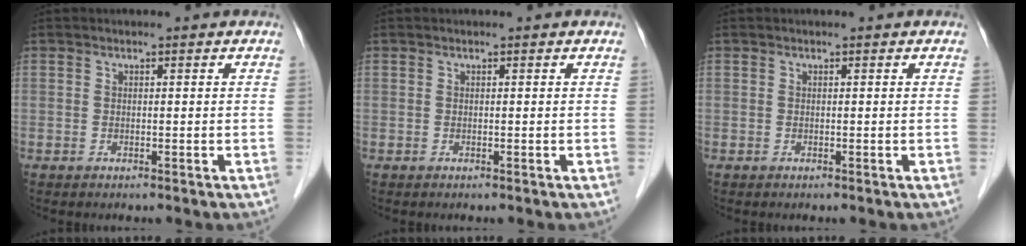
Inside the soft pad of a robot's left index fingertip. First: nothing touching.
{"total": 0.0}
{"total": 0.0}